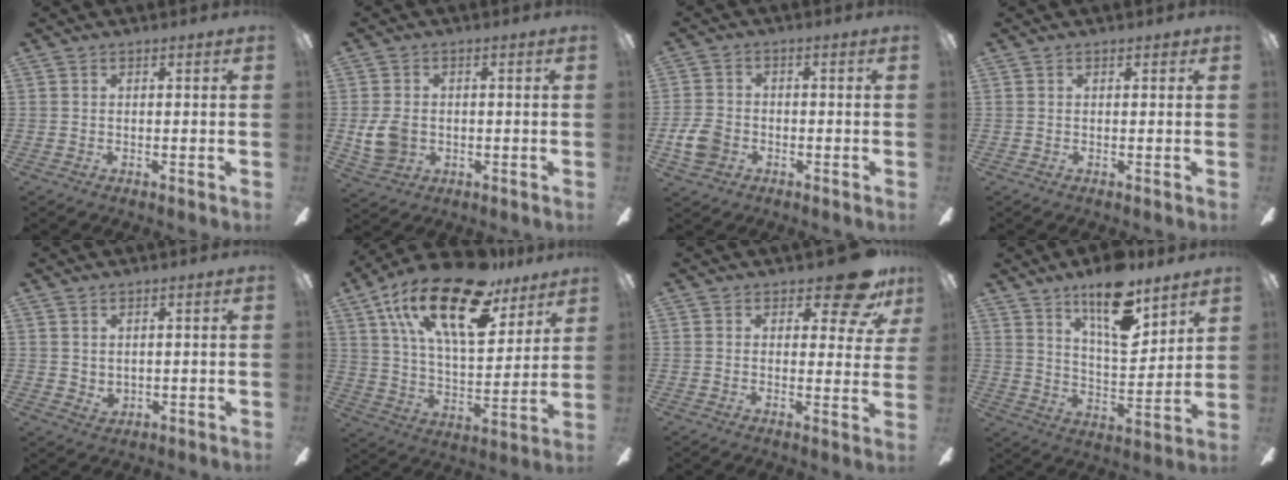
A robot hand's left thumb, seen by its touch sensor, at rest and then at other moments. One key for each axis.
{"total": 6.6, "fx": -0.6, "fy": 5.4, "fz": 3.8, "tx": -0.087, "ty": 0.007, "tz": -0.011}
{"total": 6.8, "fx": -2.5, "fy": 5.2, "fz": 3.7, "tx": -0.083, "ty": 0.011, "tz": -0.049}
{"total": 0.8, "fx": 0.5, "fy": 0.4, "fz": 0.5, "tx": -0.002, "ty": 0.000, "tz": 0.007}
{"total": 2.1, "fx": 1.5, "fy": 1.3, "fz": 0.6, "tx": -0.007, "ty": -0.007, "tz": 0.027}
{"total": 25.1, "fx": 14.8, "fy": 10.1, "fz": 17.5, "tx": -0.310, "ty": -0.078, "tz": 0.252}
{"total": 10.9, "fx": 7.3, "fy": 4.2, "fz": 6.9, "tx": -0.082, "ty": -0.041, "tz": 0.126}
{"total": 16.3, "fx": 11.5, "fy": 5.6, "fz": 10.1, "tx": -0.167, "ty": -0.067, "tz": 0.194}